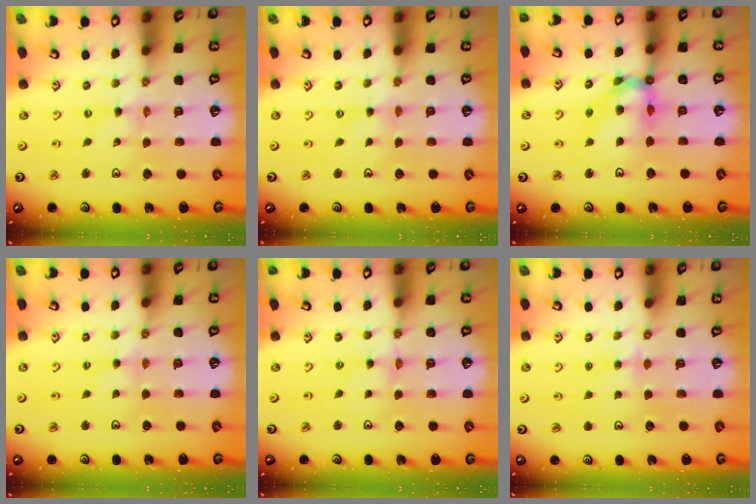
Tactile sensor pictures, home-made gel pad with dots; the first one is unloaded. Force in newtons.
{"total": 0.0}
{"total": 12.9, "press": 12.8, "slide": 1.5}
{"total": 2.2, "press": 2.1, "slide": 0.4}
{"total": 1.3, "press": 1.3, "slide": 0.2}
{"total": 2.6, "press": 2.5, "slide": 0.4}